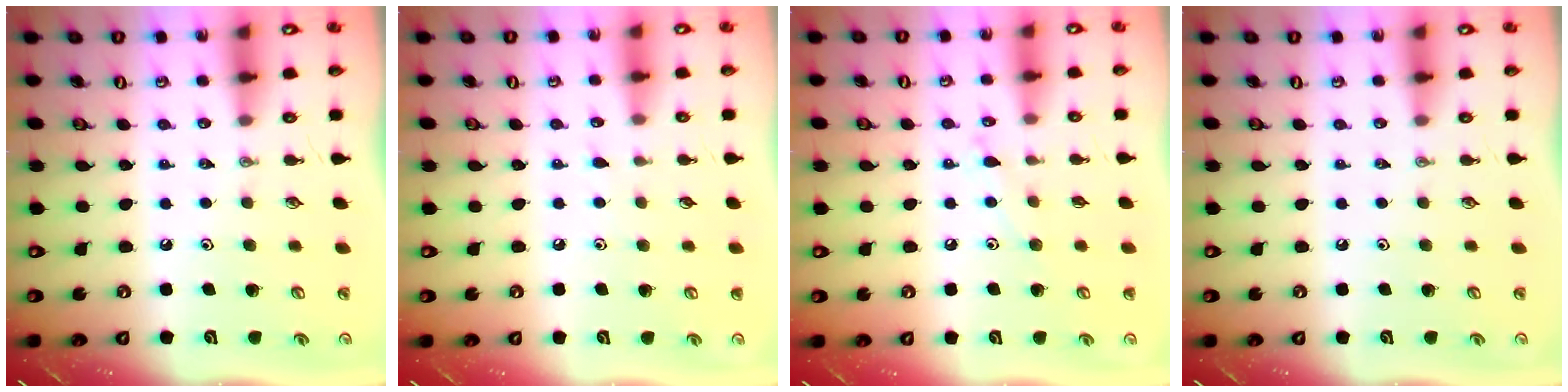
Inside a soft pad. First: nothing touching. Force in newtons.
{"total": 2.2, "press": 2.2, "slide": 0.3}
{"total": 6.7, "press": 6.7, "slide": 0.4}
{"total": 0.0}